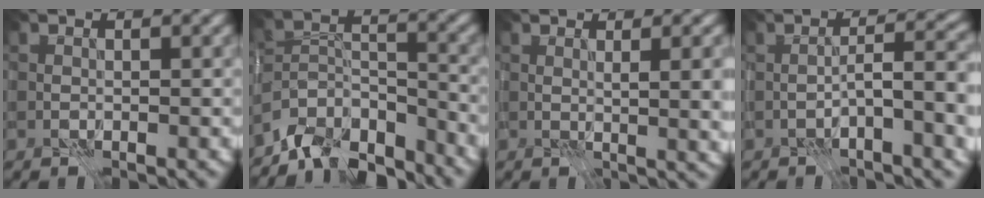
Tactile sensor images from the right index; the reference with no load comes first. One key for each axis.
{"total": 8.1, "fx": -7.1, "fy": 3.0, "fz": 2.6, "tx": -0.044, "ty": -0.006, "tz": -0.129}
{"total": 3.4, "fx": 0.3, "fy": 0.8, "fz": 3.3, "tx": -0.043, "ty": 0.002, "tz": 0.005}
{"total": 5.3, "fx": -1.8, "fy": 1.2, "fz": 4.8, "tx": -0.074, "ty": 0.017, "tz": -0.036}